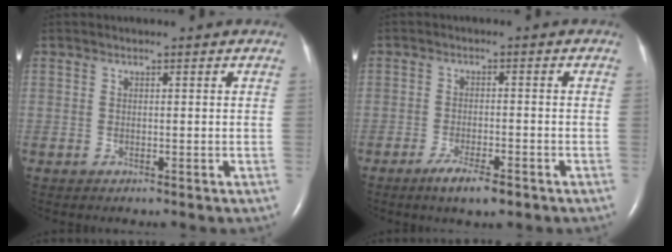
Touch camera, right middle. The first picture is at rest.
{"total": 4.7, "force": [-3.1, 0.9, 3.4], "torque": [-0.065, -0.006, -0.050]}